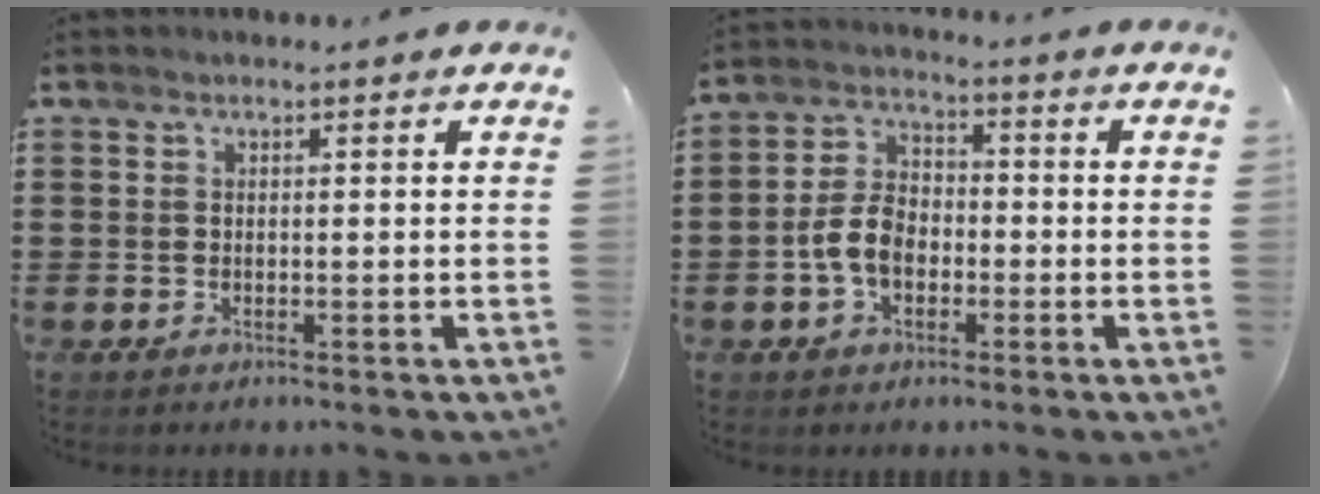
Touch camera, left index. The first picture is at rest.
{"total": 6.4, "force": [-1.8, 4.2, 4.5], "torque": [-0.108, 0.005, -0.041]}